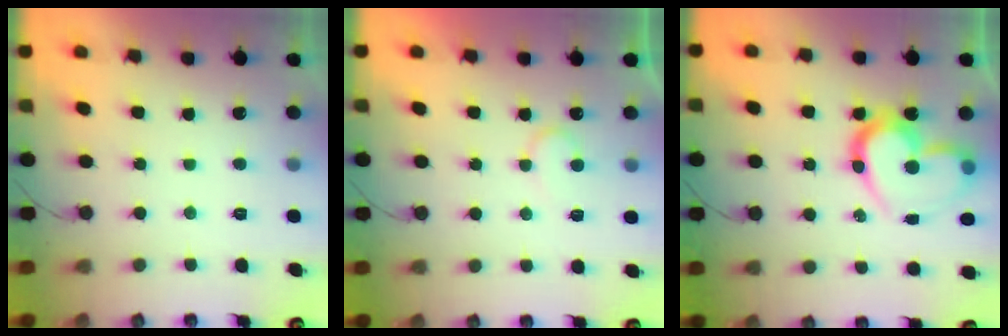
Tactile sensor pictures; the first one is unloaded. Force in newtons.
{"total": 8.4, "press": 8.4, "slide": 0.7}
{"total": 17.7, "press": 17.6, "slide": 1.4}